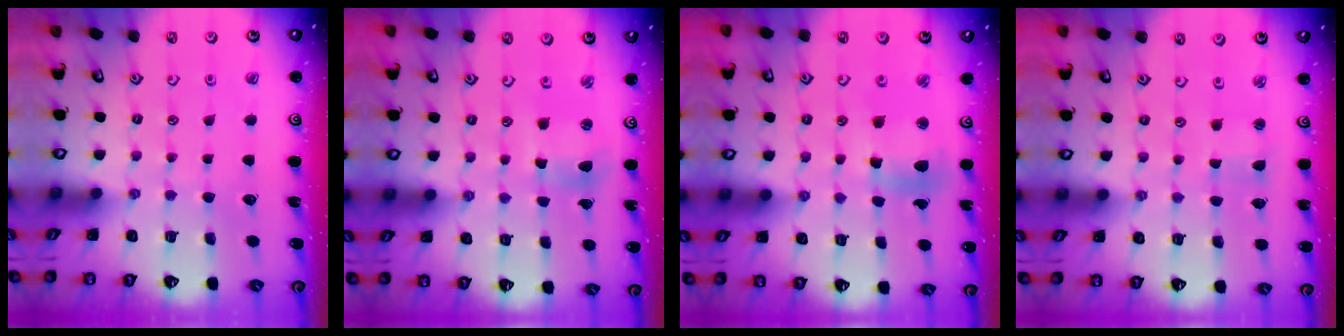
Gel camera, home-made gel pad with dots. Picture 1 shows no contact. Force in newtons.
{"total": 6.3, "press": 6.2, "slide": 1.2}
{"total": 11.1, "press": 11.0, "slide": 1.4}
{"total": 2.3, "press": 2.3, "slide": 0.5}